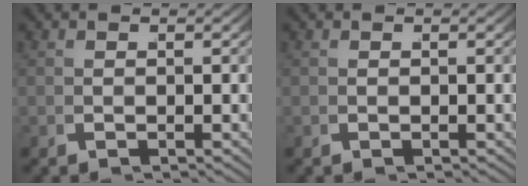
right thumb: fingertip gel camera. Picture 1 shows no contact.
{"total": 0.0}